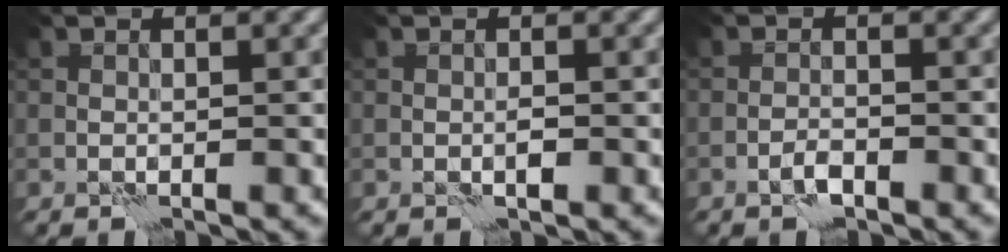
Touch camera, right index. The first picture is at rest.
{"total": 0.7, "force": [-0.2, 0.2, 0.6], "torque": [-0.013, 0.003, -0.005]}
{"total": 1.3, "force": [-1.1, 0.2, 0.8], "torque": [-0.016, 0.004, -0.023]}